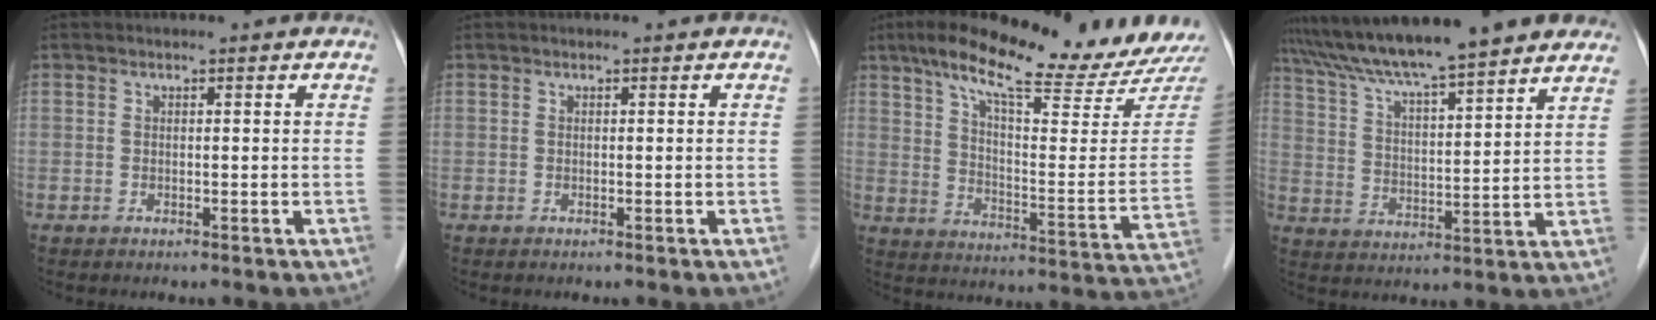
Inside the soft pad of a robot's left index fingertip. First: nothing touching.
{"total": 0.0}
{"total": 21.2, "force": [18.5, 0.8, 10.4], "torque": [-0.162, -0.037, 0.260]}
{"total": 20.0, "force": [17.2, 1.3, 10.1], "torque": [-0.167, 0.029, 0.260]}